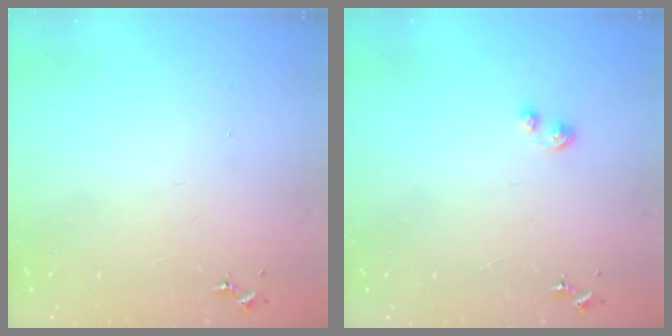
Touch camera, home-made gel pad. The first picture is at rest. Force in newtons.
{"total": 3.1, "press": 3.1, "slide": 0.3}